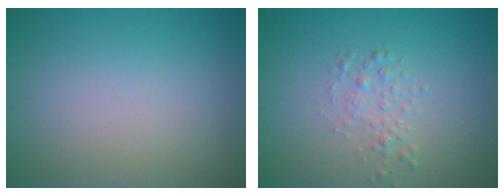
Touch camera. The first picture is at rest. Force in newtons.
{"total": 1.4, "press": 1.4, "slide": 0.1}